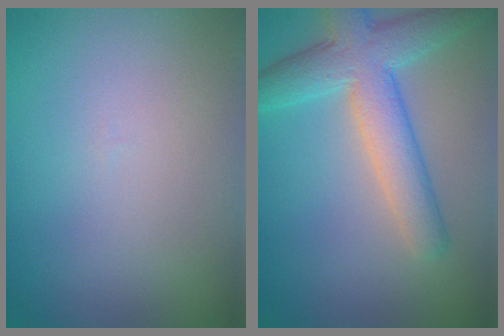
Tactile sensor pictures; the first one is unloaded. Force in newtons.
{"total": 6.1, "press": 6.1, "slide": 0.1}